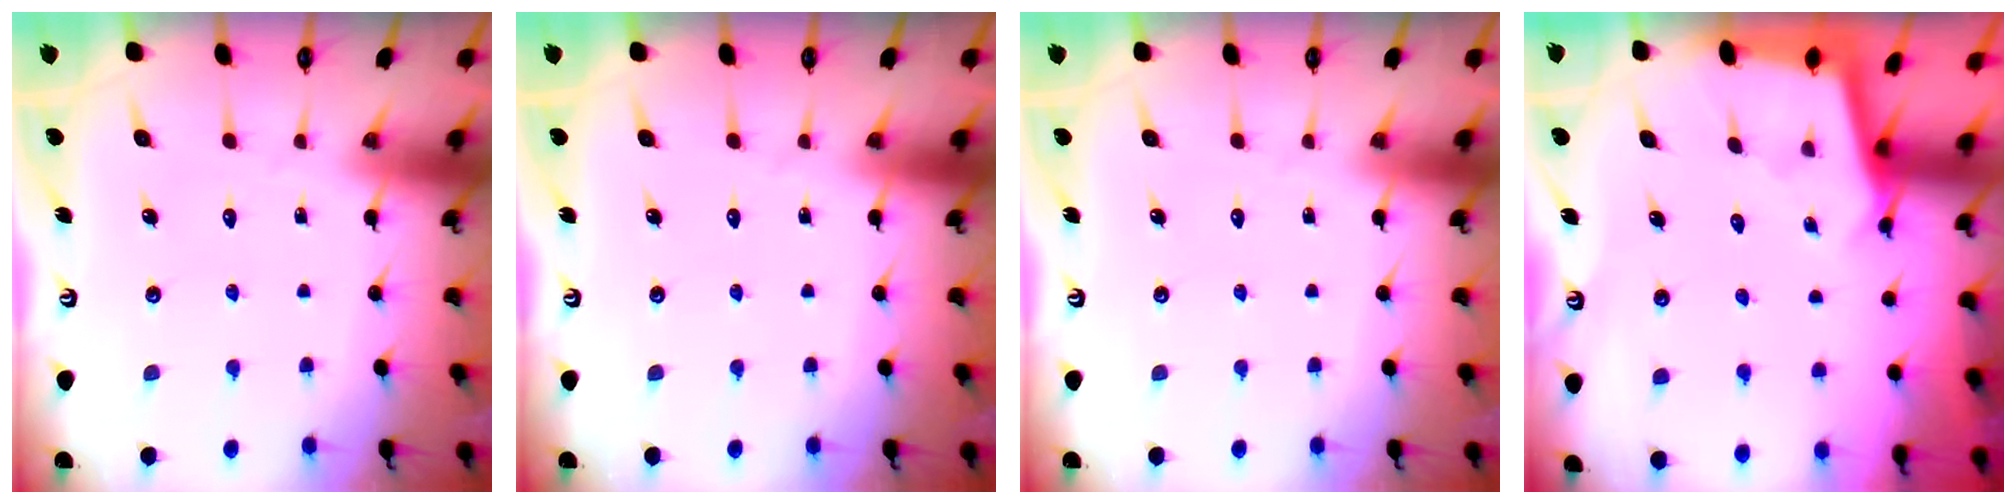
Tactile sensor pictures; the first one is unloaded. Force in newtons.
{"total": 0.0}
{"total": 0.0}
{"total": 2.9, "press": 2.9, "slide": 0.3}